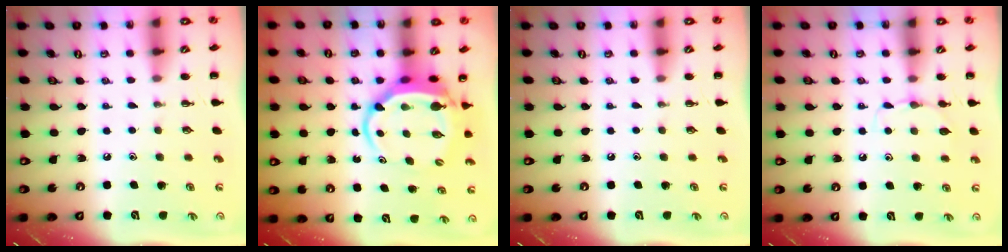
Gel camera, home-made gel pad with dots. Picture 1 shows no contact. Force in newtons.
{"total": 5.9, "press": 5.8, "slide": 1.1}
{"total": 0.0}
{"total": 5.9, "press": 5.8, "slide": 1.4}